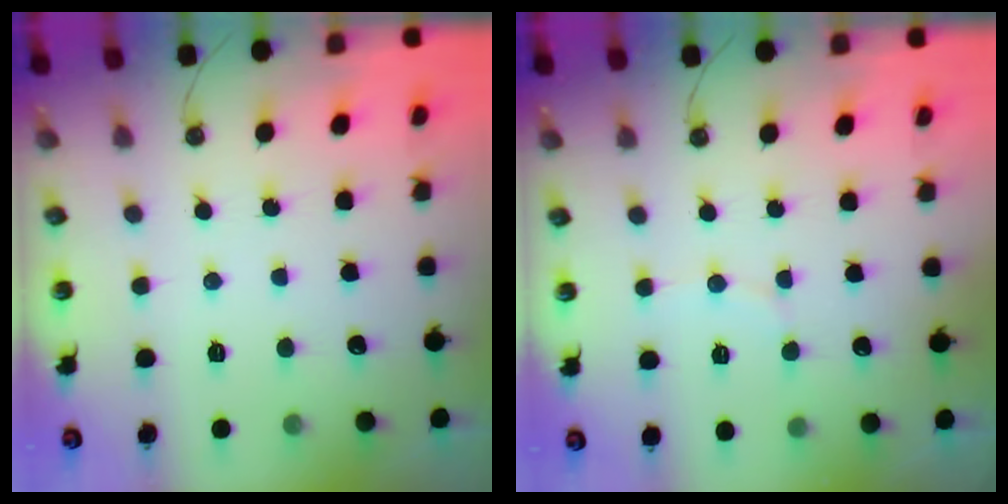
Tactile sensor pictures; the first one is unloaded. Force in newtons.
{"total": 3.9, "press": 3.7, "slide": 1.0}